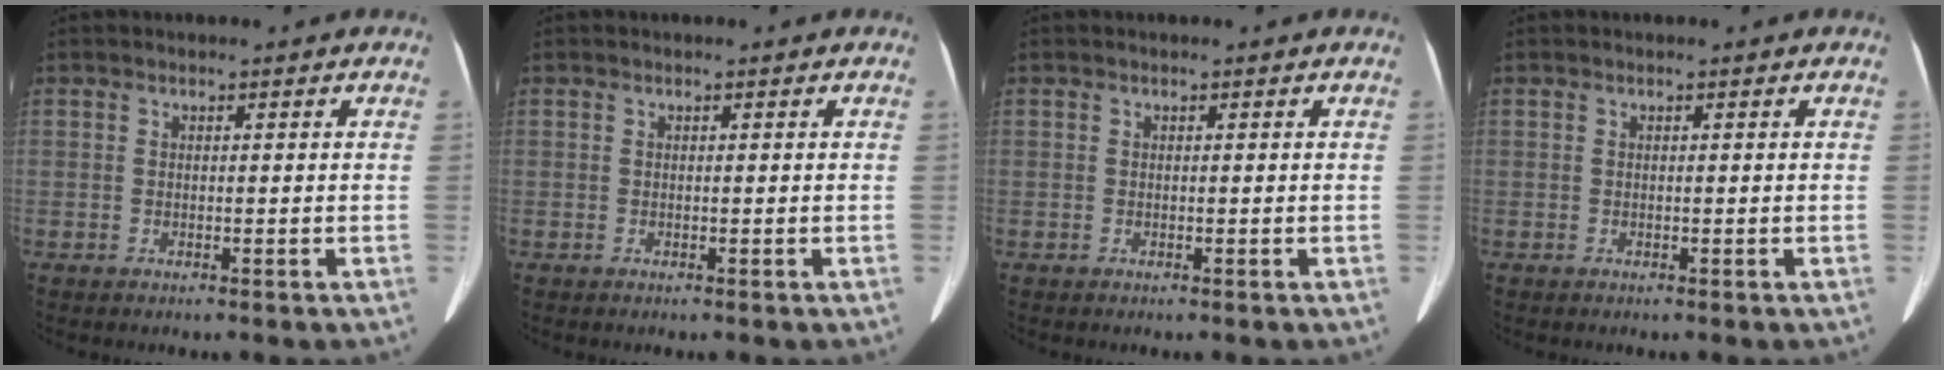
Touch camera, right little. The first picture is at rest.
{"total": 0.0}
{"total": 0.0}
{"total": 0.0}